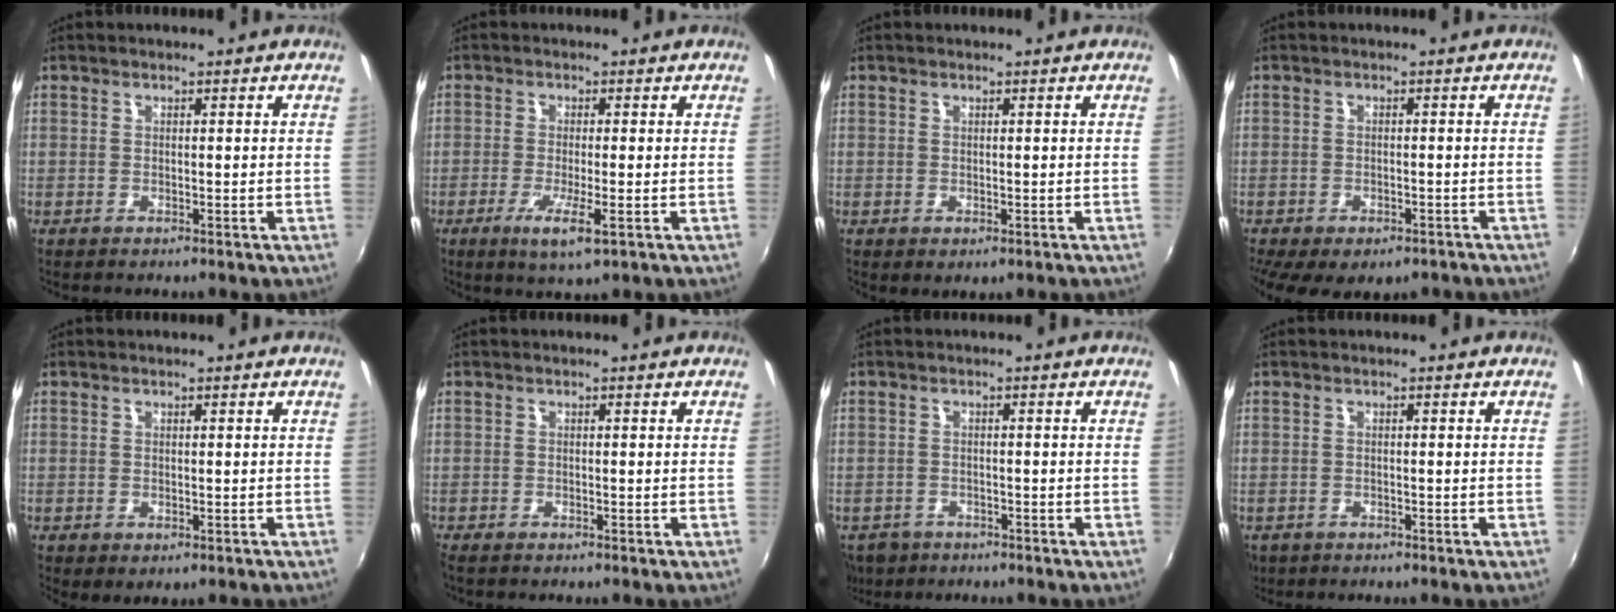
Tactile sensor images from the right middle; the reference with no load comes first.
{"total": 5.4, "force": [-2.2, 0.4, 4.9], "torque": [-0.102, -0.015, -0.040]}
{"total": 0.8, "force": [0.2, 0.2, 0.7], "torque": [-0.010, 0.001, 0.006]}
{"total": 10.1, "force": [-6.8, 4.8, 5.7], "torque": [-0.125, -0.032, -0.092]}
{"total": 1.3, "force": [-0.2, 0.6, 1.1], "torque": [-0.018, -0.004, 0.002]}
{"total": 0.8, "force": [-0.7, 0.2, 0.3], "torque": [-0.008, -0.003, -0.015]}
{"total": 5.5, "force": [-3.5, 3.7, 1.9], "torque": [-0.054, -0.013, -0.055]}
{"total": 4.0, "force": [-2.2, 2.8, 1.8], "torque": [-0.043, -0.012, -0.031]}